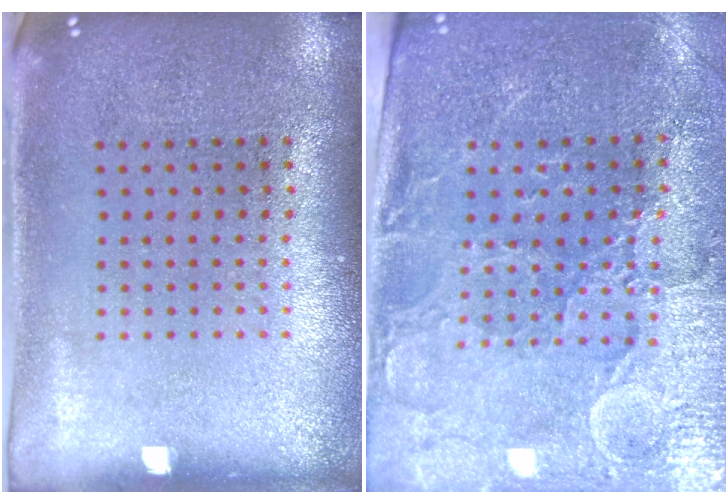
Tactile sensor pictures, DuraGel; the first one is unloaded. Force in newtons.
{"total": 3.4, "press": 3.3, "slide": 1.0}